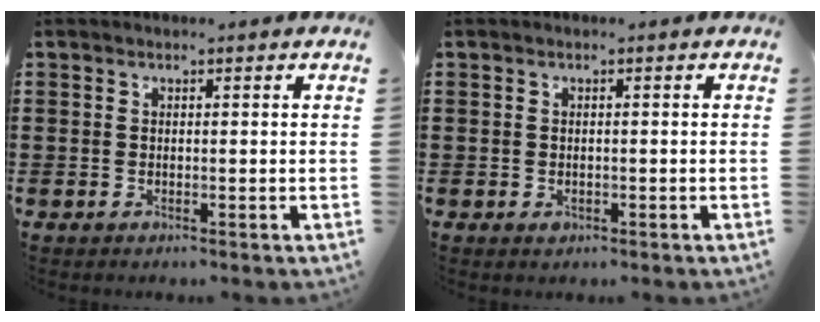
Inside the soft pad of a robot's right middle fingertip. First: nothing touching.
{"total": 0.7, "force": [-0.2, 0.5, 0.4], "torque": [-0.009, 0.000, -0.005]}